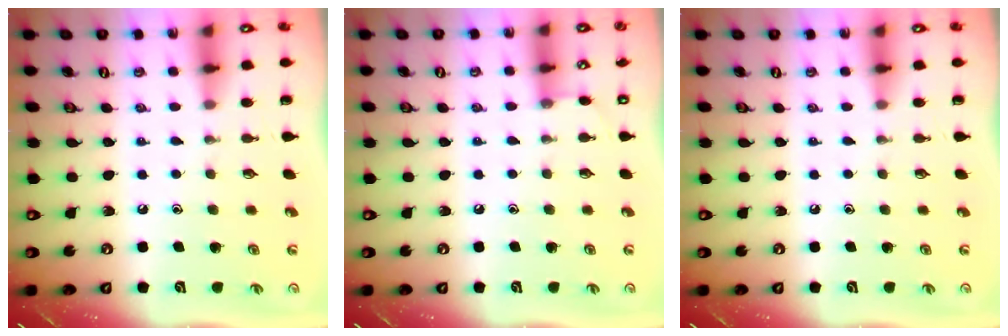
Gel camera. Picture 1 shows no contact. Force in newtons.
{"total": 3.2, "press": 3.2, "slide": 0.4}
{"total": 0.0}